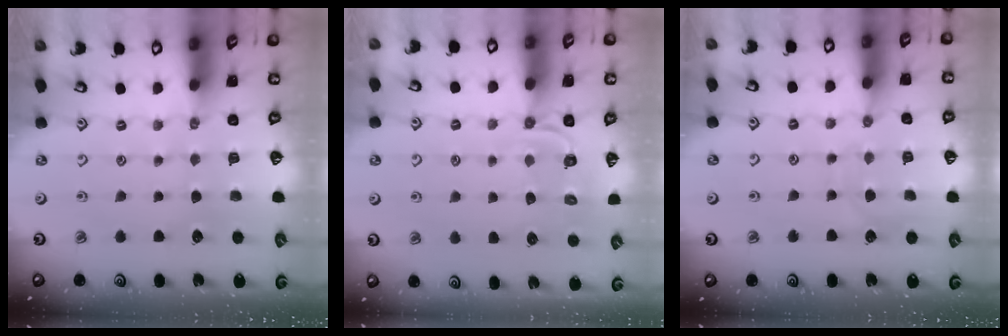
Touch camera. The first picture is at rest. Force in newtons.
{"total": 3.3, "press": 2.8, "slide": 1.7}
{"total": 7.1, "press": 7.1, "slide": 0.2}